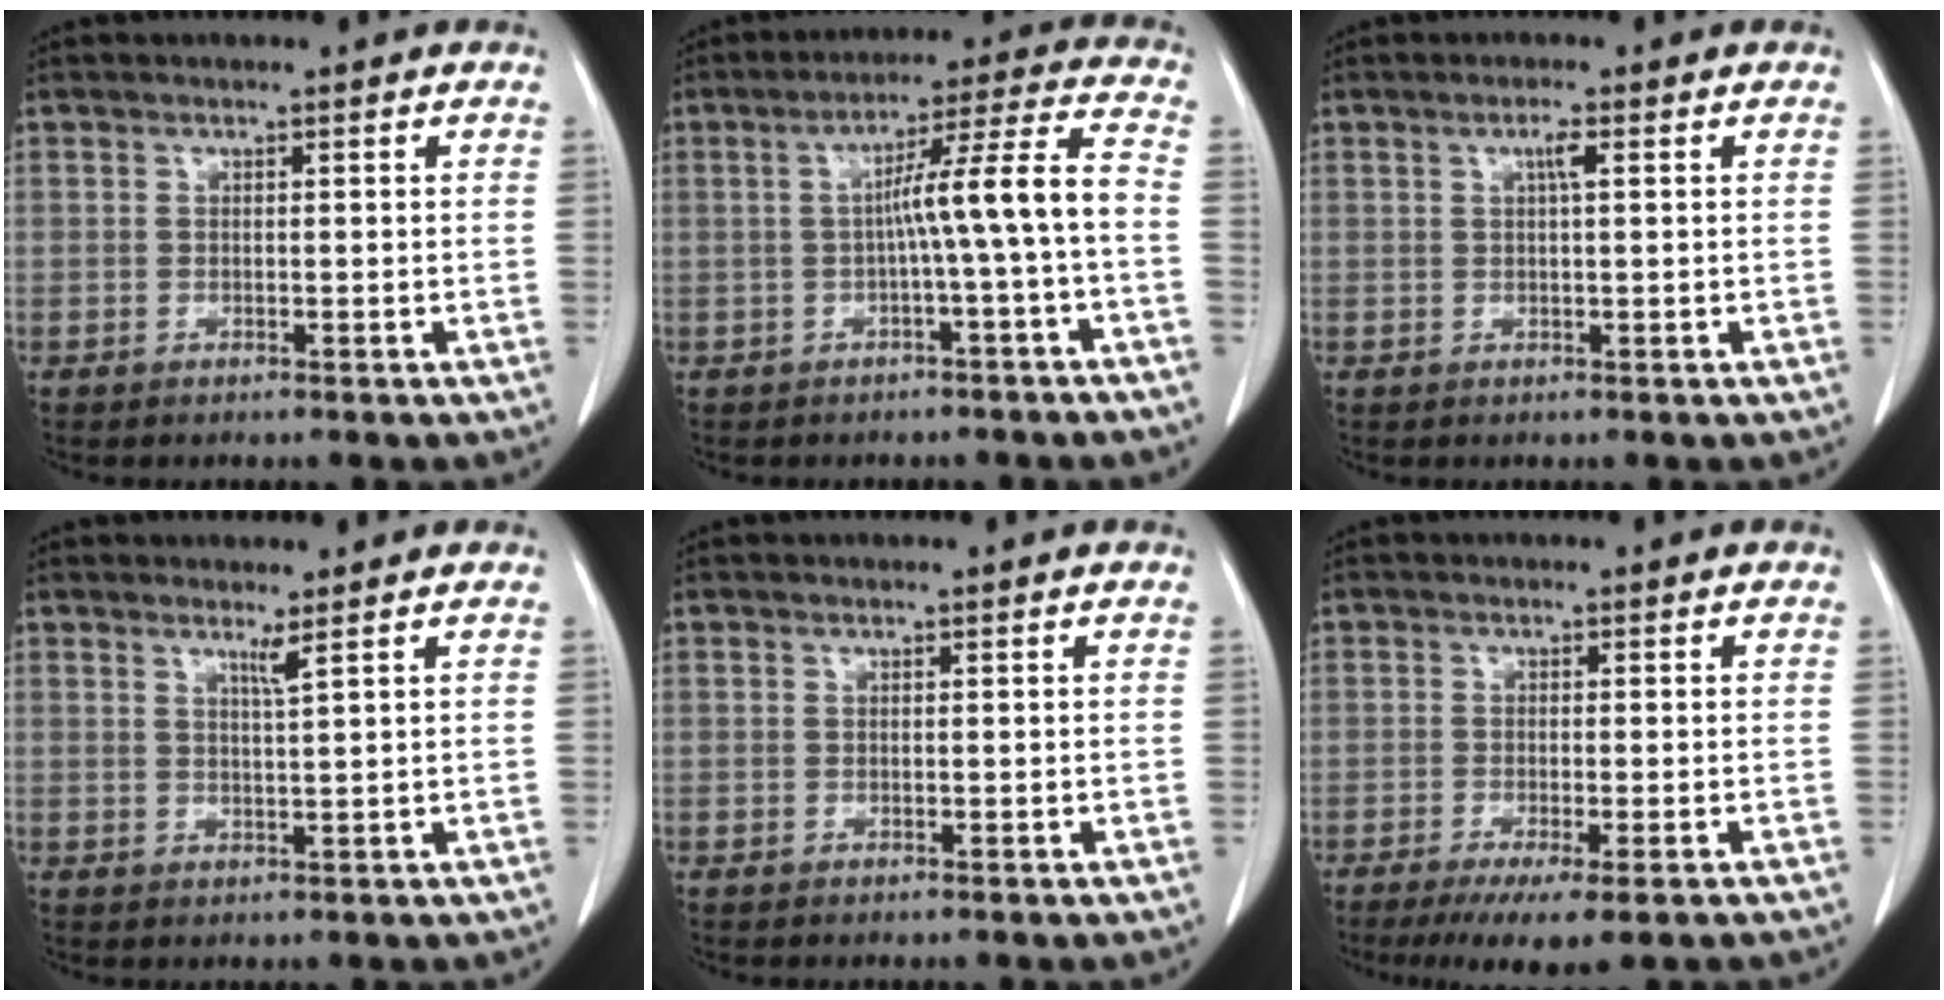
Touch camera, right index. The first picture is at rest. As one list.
[{"total": 8.6, "force": [-1.4, -1.3, 8.3], "torque": [-0.131, 0.025, -0.018]}, {"total": 1.8, "force": [0.6, 0.1, 1.7], "torque": [-0.033, 0.003, 0.009]}, {"total": 1.7, "force": [1.1, -0.7, 1.0], "torque": [-0.027, -0.013, 0.024]}, {"total": 0.0}, {"total": 7.8, "force": [-5.4, 0.9, 5.6], "torque": [-0.078, -0.020, -0.081]}]